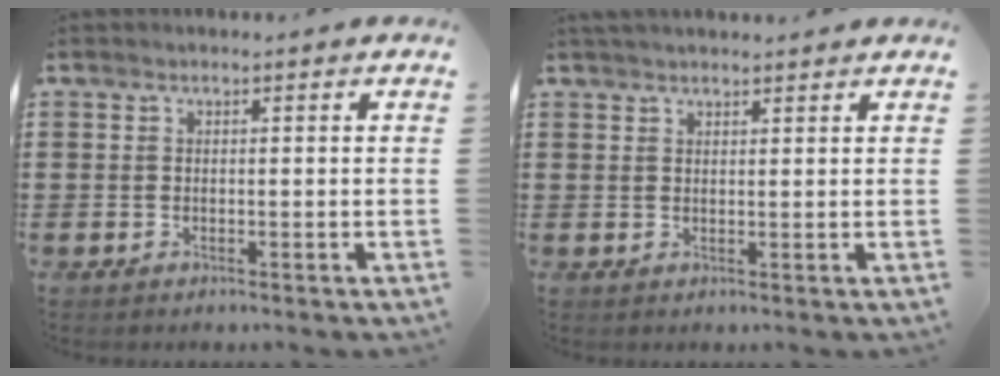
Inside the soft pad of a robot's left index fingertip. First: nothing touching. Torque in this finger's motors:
{"motor_torque": [-0.02, 0.01, 0.42, 0.08]}